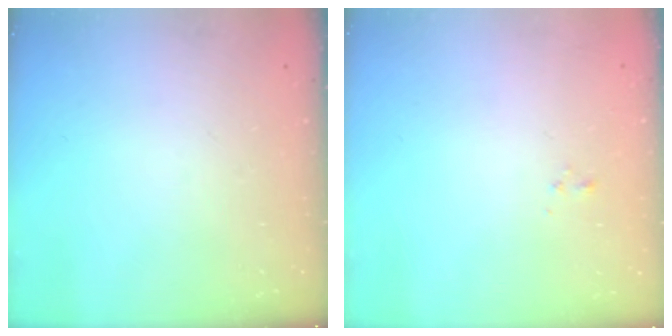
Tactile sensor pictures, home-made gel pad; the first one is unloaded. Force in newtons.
{"total": 1.0, "press": 0.9, "slide": 0.4}